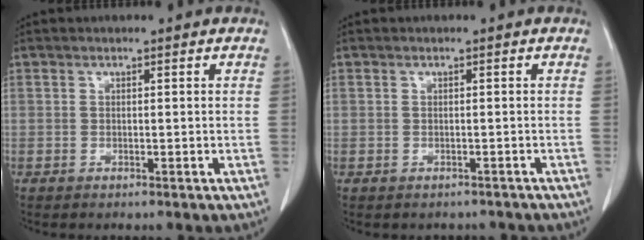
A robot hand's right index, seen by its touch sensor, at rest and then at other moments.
{"total": 2.6, "force": [-2.1, 1.5, 0.1], "torque": [-0.002, 0.005, -0.030]}